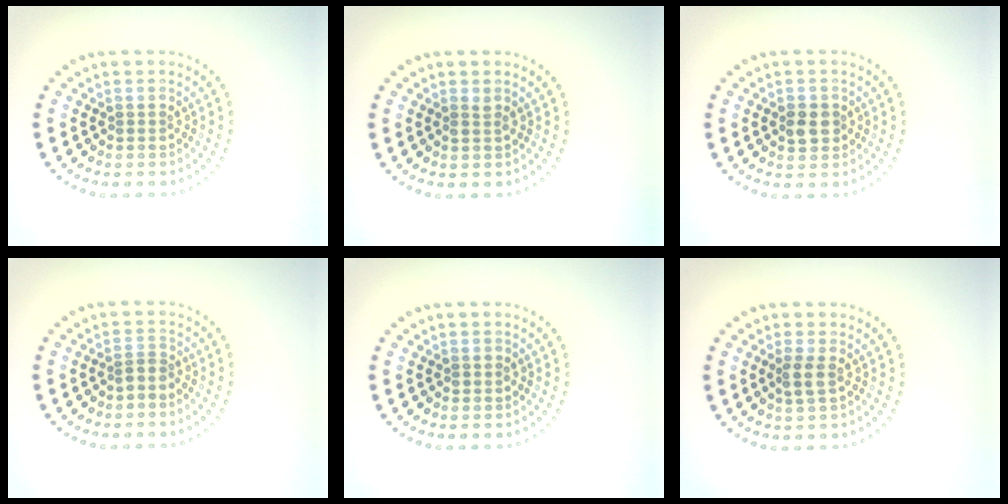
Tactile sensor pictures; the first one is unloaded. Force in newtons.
{"total": 0.5, "press": 0.5, "slide": 0.1}
{"total": 2.0, "press": 1.9, "slide": 0.4}
{"total": 1.3, "press": 0.9, "slide": 1.0}
{"total": 0.7, "press": 0.7, "slide": 0.2}
{"total": 1.4, "press": 1.3, "slide": 0.4}